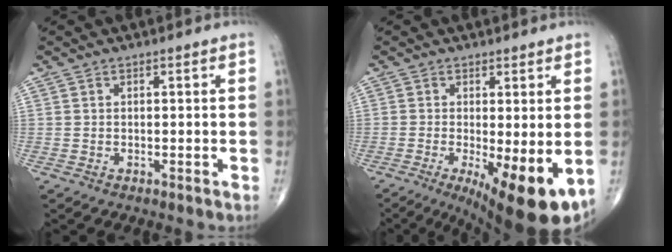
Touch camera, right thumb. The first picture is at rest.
{"total": 12.4, "force": [-3.5, 3.6, 11.4], "torque": [-0.155, -0.023, -0.040]}